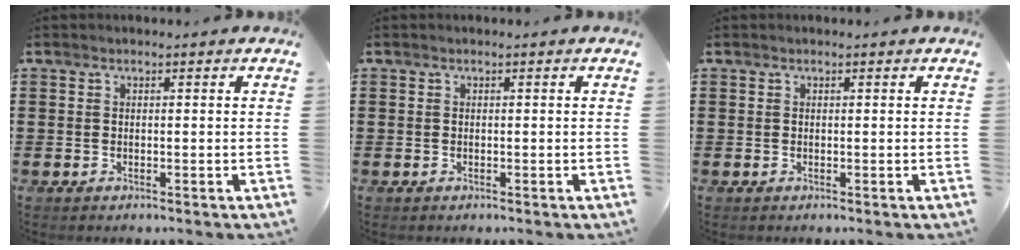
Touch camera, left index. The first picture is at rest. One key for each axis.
{"total": 0.0}
{"total": 0.0}